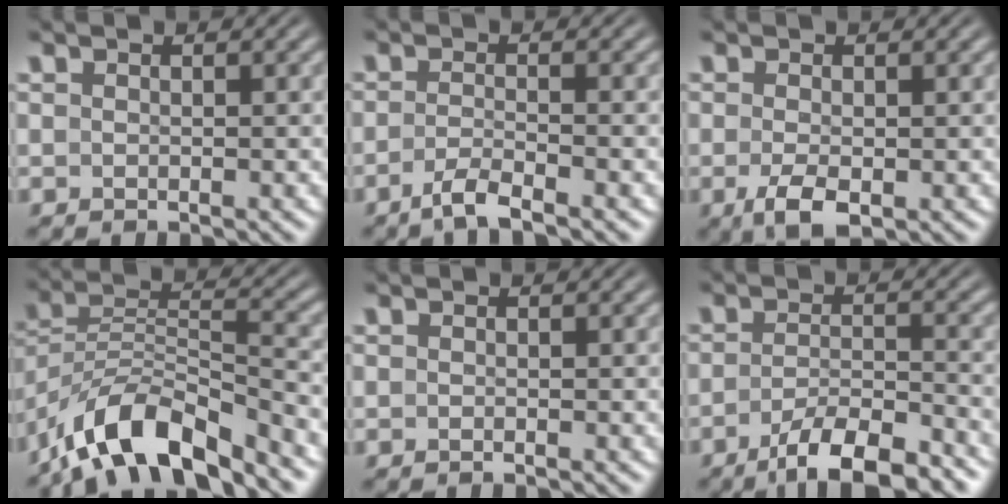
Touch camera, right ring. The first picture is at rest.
{"total": 2.7, "force": [-2.2, -0.1, 1.6], "torque": [-0.028, -0.005, -0.035]}
{"total": 2.9, "force": [-1.6, 1.1, 2.2], "torque": [-0.048, -0.019, -0.015]}
{"total": 8.6, "force": [-5.6, 4.2, 5.0], "torque": [-0.105, -0.035, -0.076]}
{"total": 0.0}
{"total": 6.3, "force": [-4.7, 1.5, 3.8], "torque": [-0.048, -0.013, -0.070]}